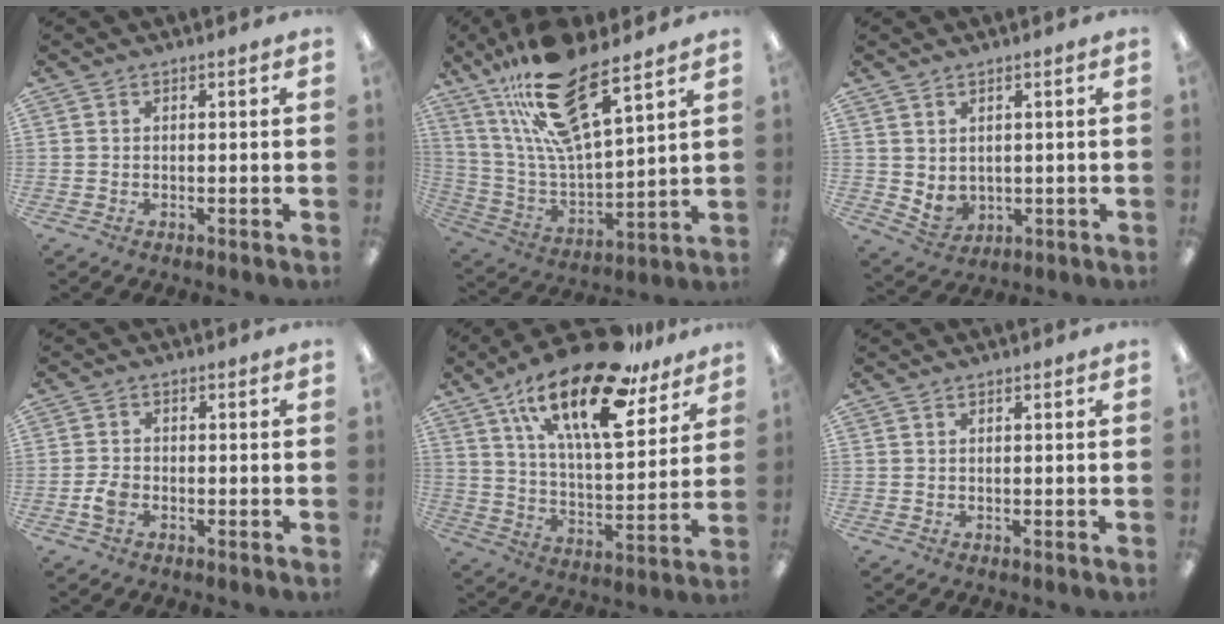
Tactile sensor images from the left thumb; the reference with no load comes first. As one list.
[{"total": 21.8, "force": [15.2, 5.9, 14.5], "torque": [-0.281, -0.079, 0.260]}, {"total": 3.6, "force": [1.4, 2.8, 1.8], "torque": [-0.042, -0.015, 0.025]}, {"total": 3.2, "force": [-1.3, 2.1, 2.0], "torque": [-0.041, 0.005, -0.024]}, {"total": 23.9, "force": [15.5, 8.9, 15.8], "torque": [-0.256, -0.091, 0.261]}, {"total": 0.0}]